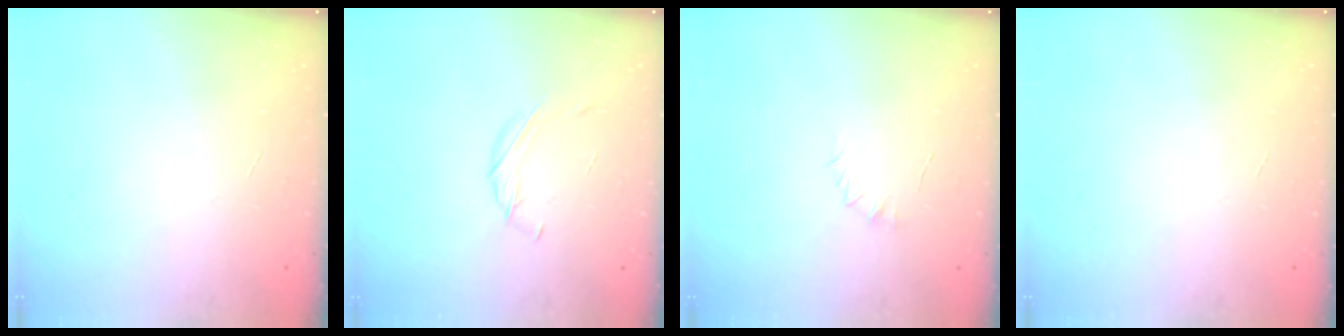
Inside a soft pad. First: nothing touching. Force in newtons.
{"total": 7.1, "press": 7.0, "slide": 0.8}
{"total": 4.5, "press": 4.3, "slide": 1.4}
{"total": 0.0}